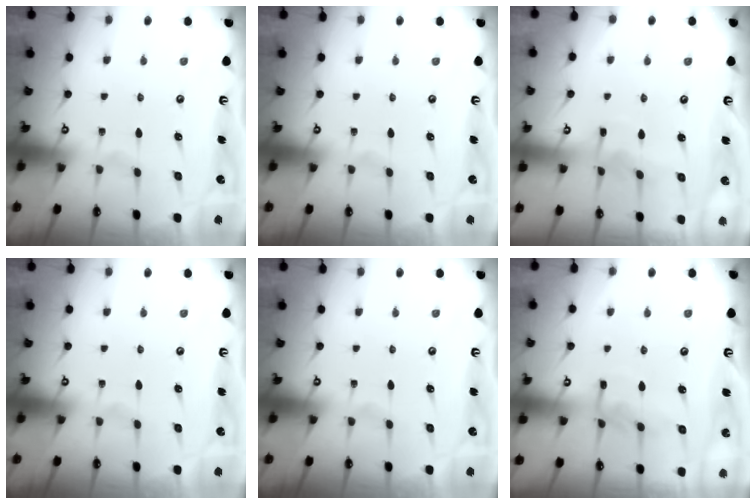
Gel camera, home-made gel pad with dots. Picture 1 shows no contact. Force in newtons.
{"total": 0.0}
{"total": 3.3, "press": 3.3, "slide": 0.2}
{"total": 0.0}
{"total": 0.0}
{"total": 7.1, "press": 7.1, "slide": 0.5}